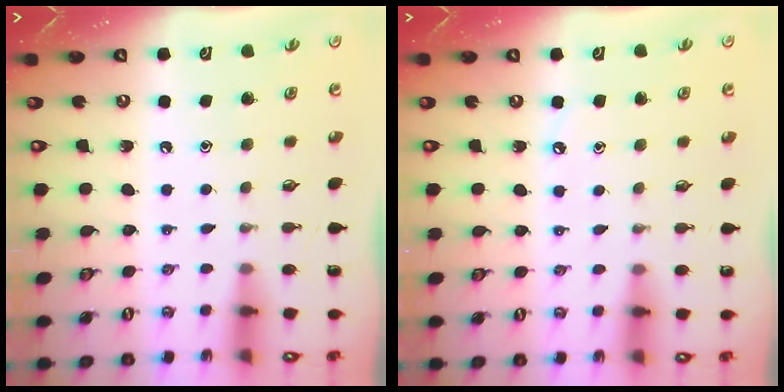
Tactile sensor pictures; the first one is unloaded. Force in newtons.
{"total": 2.4, "press": 2.4, "slide": 0.3}